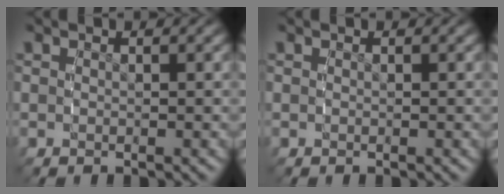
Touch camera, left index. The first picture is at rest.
{"total": 0.0}